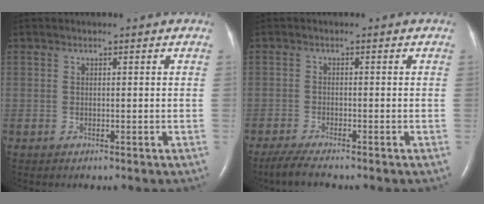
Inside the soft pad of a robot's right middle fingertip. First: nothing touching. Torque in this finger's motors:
{"motor_torque": [0.36, -0.34, 0.01, 0.03]}